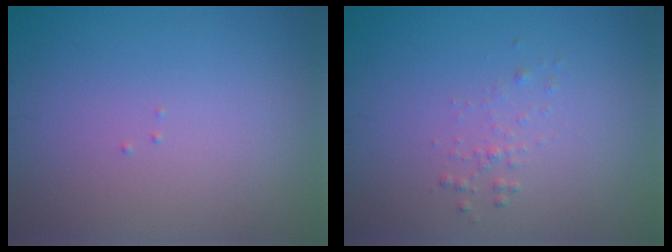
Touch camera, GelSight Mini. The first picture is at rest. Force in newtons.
{"total": 0.9, "press": 0.9, "slide": 0.0}